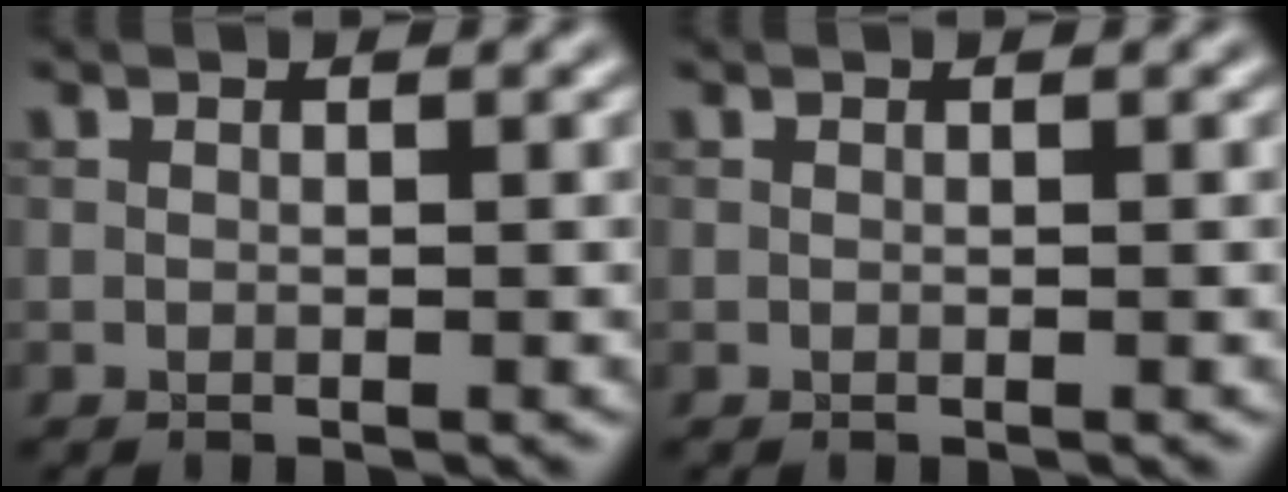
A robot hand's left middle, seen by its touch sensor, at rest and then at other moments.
{"total": 0.0}